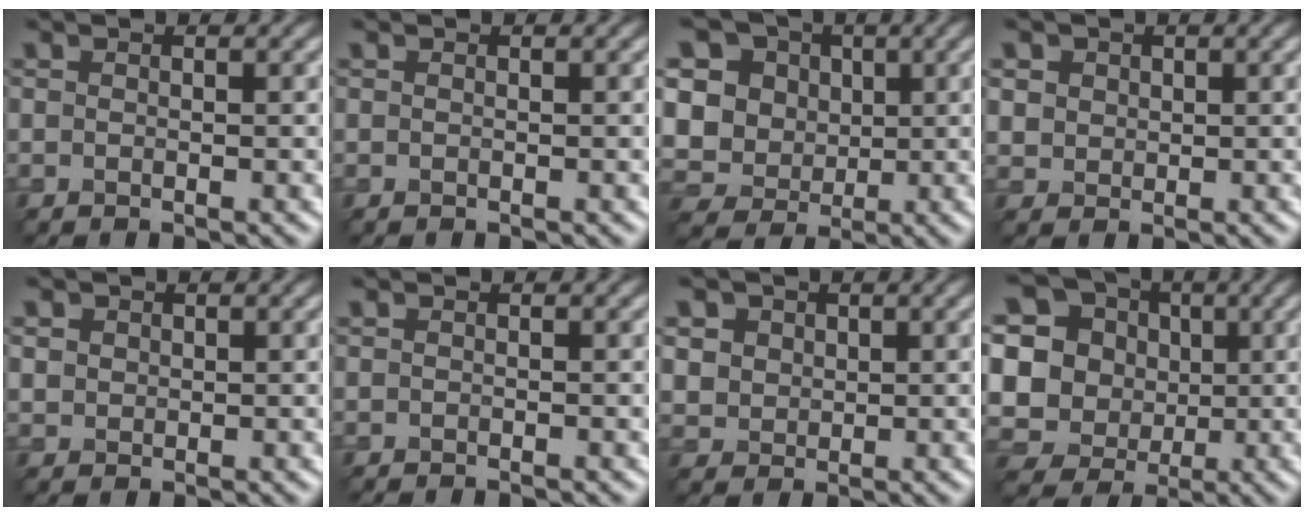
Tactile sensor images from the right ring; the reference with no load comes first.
{"total": 0.0}
{"total": 11.4, "force": [3.4, 9.7, 5.0], "torque": [-0.131, 0.018, 0.053]}
{"total": 2.9, "force": [1.4, 2.3, 1.1], "torque": [-0.036, 0.003, 0.032]}
{"total": 1.3, "force": [0.6, 1.1, 0.3], "torque": [-0.006, -0.006, 0.016]}
{"total": 0.6, "force": [-0.5, 0.1, 0.3], "torque": [0.002, -0.005, -0.011]}
{"total": 4.4, "force": [1.9, 3.5, 1.7], "torque": [-0.056, 0.008, 0.035]}
{"total": 17.2, "force": [2.7, 15.8, 6.1], "torque": [-0.183, 0.013, 0.036]}